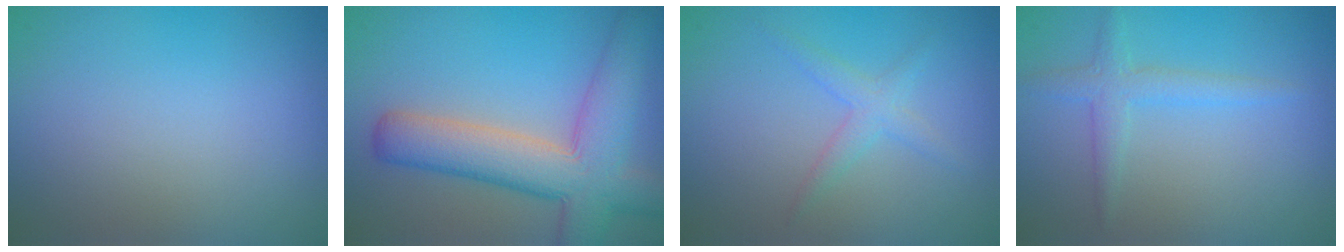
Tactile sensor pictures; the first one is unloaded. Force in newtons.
{"total": 8.3, "press": 8.3, "slide": 0.6}
{"total": 1.8, "press": 1.8, "slide": 0.1}
{"total": 2.1, "press": 2.1, "slide": 0.1}